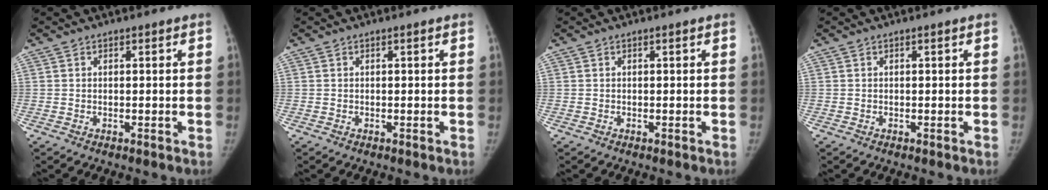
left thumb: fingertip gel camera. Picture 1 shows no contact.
{"total": 0.0}
{"total": 0.0}
{"total": 0.0}